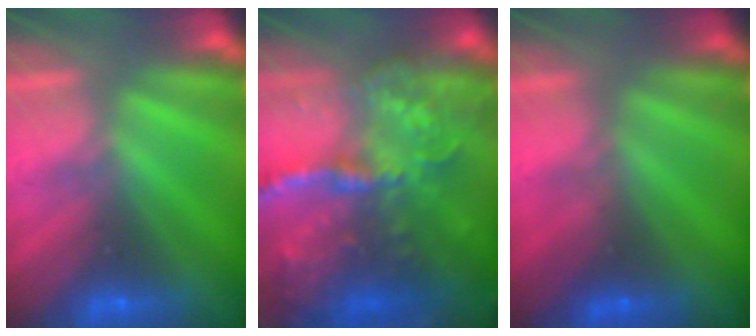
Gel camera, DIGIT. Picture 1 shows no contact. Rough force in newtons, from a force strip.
{"total": 8.7}
{"total": 2.2}